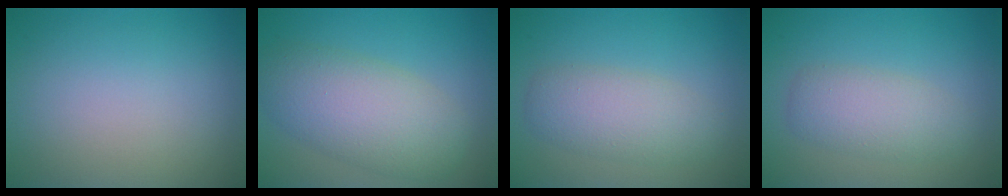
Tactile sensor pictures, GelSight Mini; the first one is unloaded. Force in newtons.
{"total": 6.7, "press": 6.7, "slide": 0.3}
{"total": 3.9, "press": 3.9, "slide": 0.1}
{"total": 3.4, "press": 3.4, "slide": 0.1}